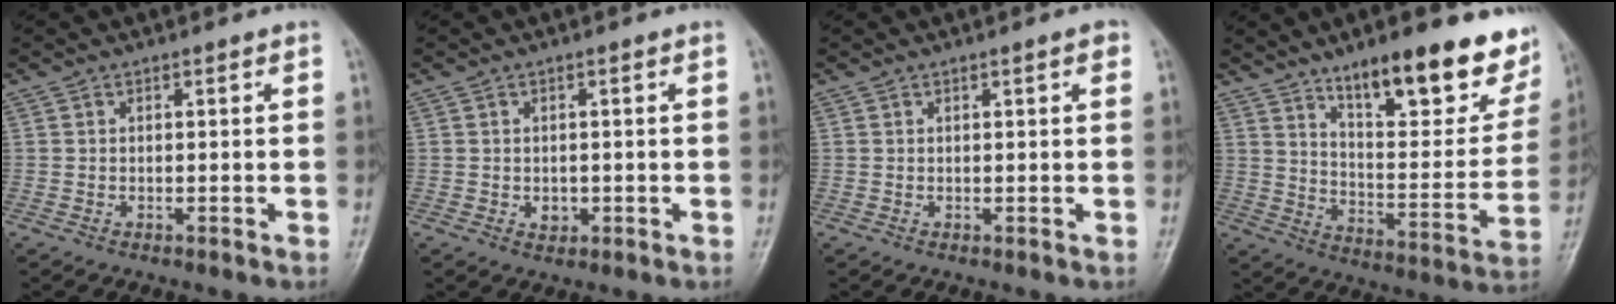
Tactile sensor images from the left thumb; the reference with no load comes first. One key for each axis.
{"total": 1.9, "fx": -0.2, "fy": 1.5, "fz": 1.0, "tx": -0.008, "ty": 0.000, "tz": 0.000}
{"total": 1.4, "fx": 0.7, "fy": 0.3, "fz": 1.2, "tx": -0.016, "ty": 0.001, "tz": 0.007}
{"total": 22.6, "fx": 14.9, "fy": 7.3, "fz": 15.4, "tx": -0.162, "ty": -0.075, "tz": 0.223}